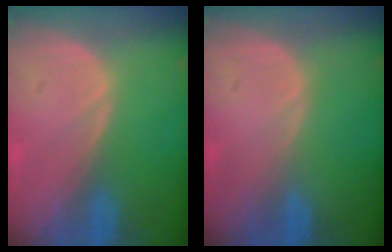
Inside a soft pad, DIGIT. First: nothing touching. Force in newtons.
{"total": 0.0}